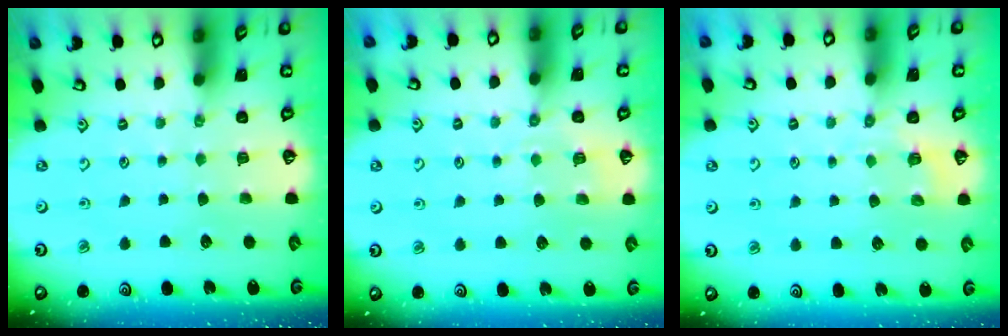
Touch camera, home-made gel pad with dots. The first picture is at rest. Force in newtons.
{"total": 4.1, "press": 4.0, "slide": 0.9}
{"total": 2.3, "press": 1.7, "slide": 1.6}